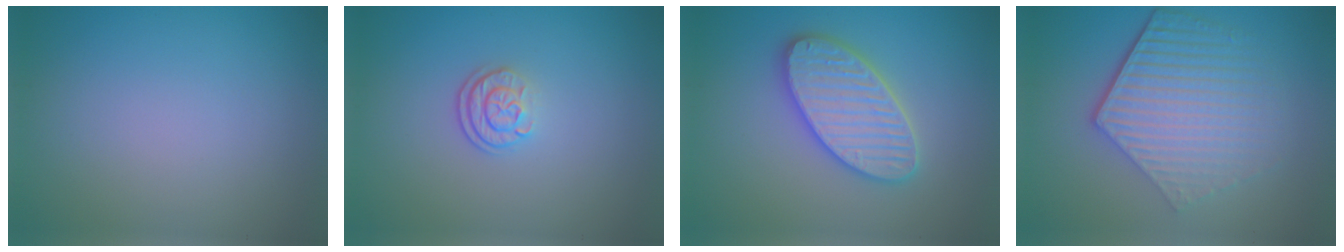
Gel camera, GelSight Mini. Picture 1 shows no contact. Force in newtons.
{"total": 2.1, "press": 1.8, "slide": 1.2}
{"total": 5.8, "press": 5.8, "slide": 0.6}
{"total": 6.0, "press": 4.5, "slide": 4.0}